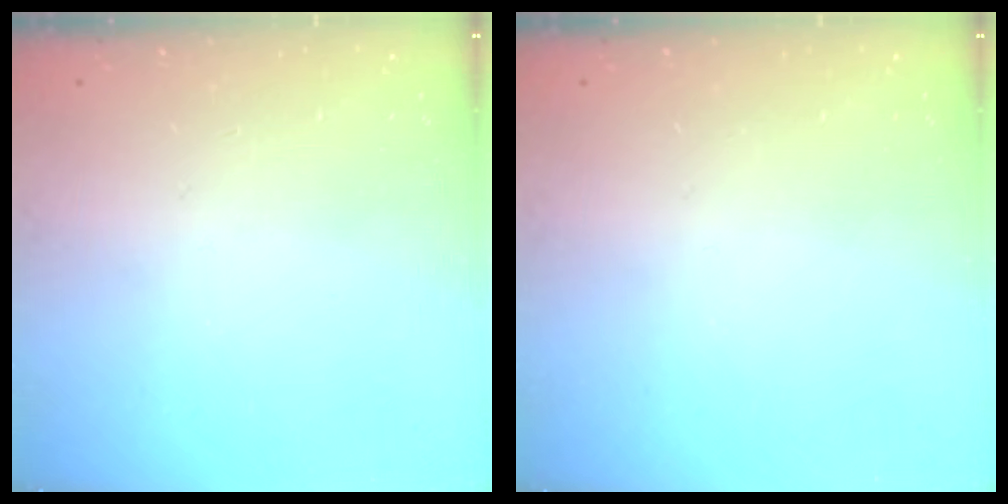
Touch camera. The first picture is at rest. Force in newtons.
{"total": 0.0}